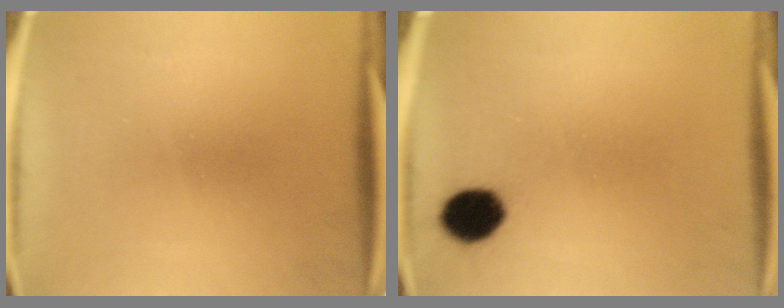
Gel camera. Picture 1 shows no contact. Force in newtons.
{"total": 7.2}